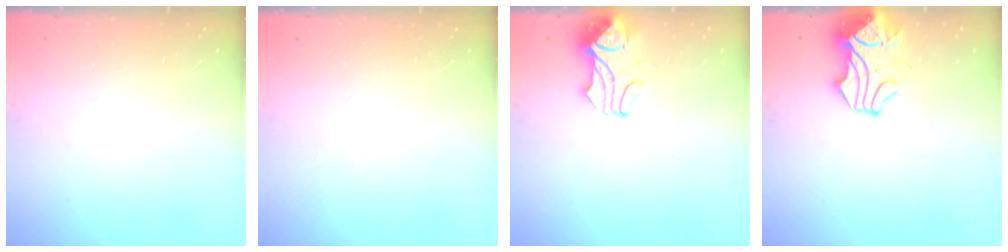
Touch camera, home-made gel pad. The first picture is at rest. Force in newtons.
{"total": 0.0}
{"total": 2.4, "press": 2.2, "slide": 0.9}
{"total": 2.3, "press": 1.7, "slide": 1.4}